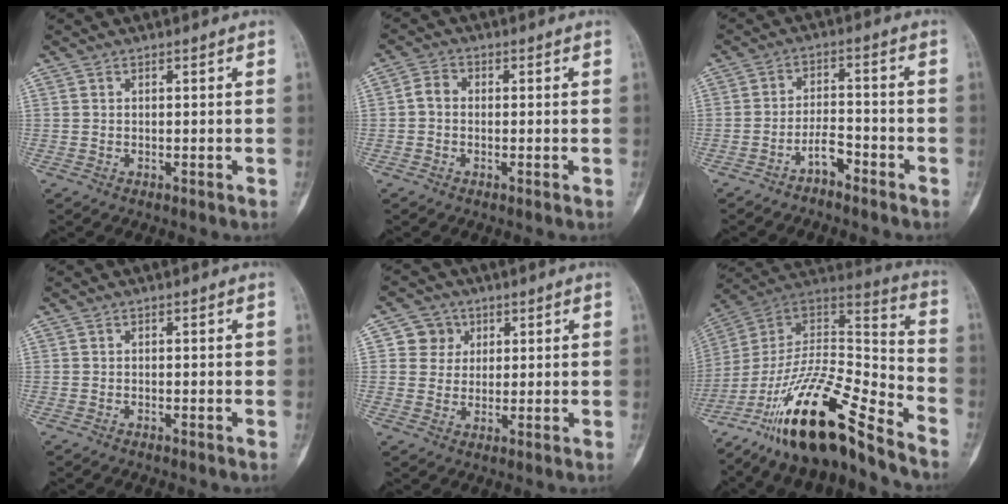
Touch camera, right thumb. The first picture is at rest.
{"total": 2.8, "force": [-0.3, 2.2, 1.7], "torque": [-0.026, 0.009, -0.017]}
{"total": 4.3, "force": [-3.2, 1.5, 2.4], "torque": [-0.040, 0.035, -0.061]}
{"total": 0.5, "force": [-0.2, 0.2, 0.4], "torque": [-0.001, 0.003, -0.009]}
{"total": 5.0, "force": [1.6, 4.7, 0.7], "torque": [0.018, 0.001, 0.022]}
{"total": 24.1, "force": [-17.1, 5.6, 15.9], "torque": [-0.290, 0.084, -0.302]}